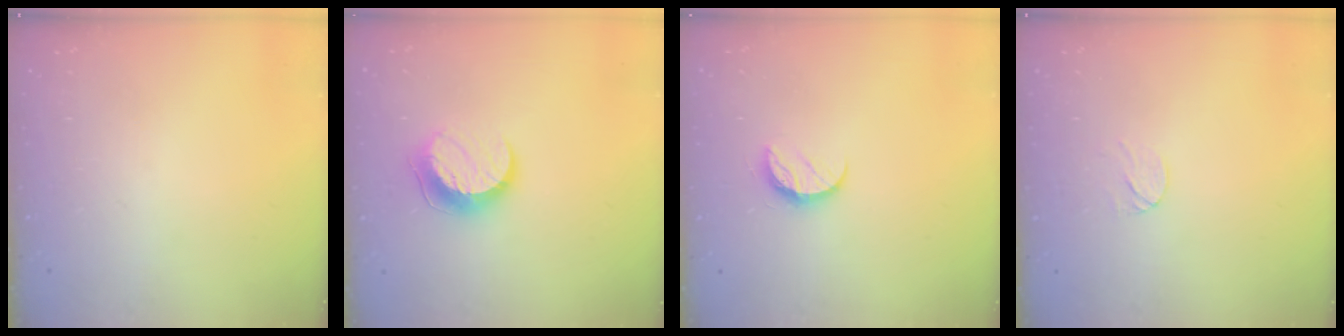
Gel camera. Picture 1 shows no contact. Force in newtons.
{"total": 9.9, "press": 9.9, "slide": 0.9}
{"total": 7.6, "press": 7.6, "slide": 0.6}
{"total": 5.1, "press": 5.1, "slide": 0.5}